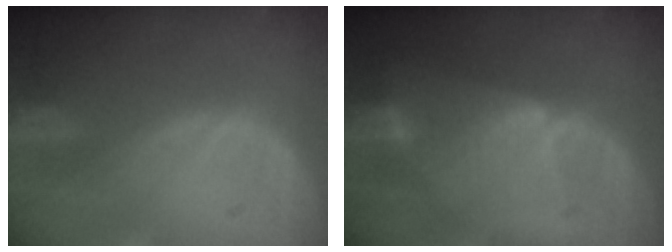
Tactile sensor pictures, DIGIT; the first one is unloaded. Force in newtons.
{"total": 6.5, "press": 6.4, "slide": 0.4}